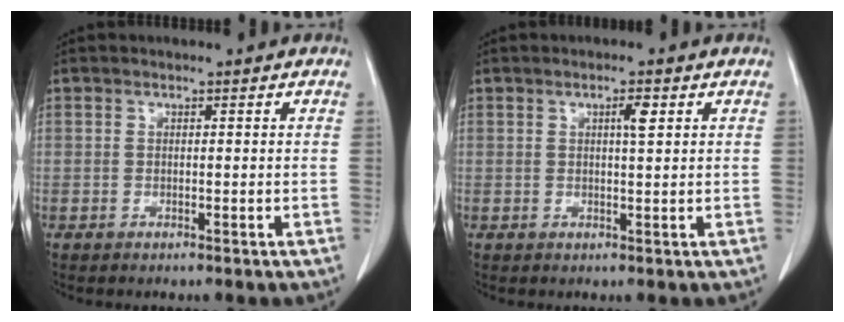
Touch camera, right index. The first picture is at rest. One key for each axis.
{"total": 2.1, "fx": 0.8, "fy": 0.2, "fz": 1.9, "tx": -0.035, "ty": -0.001, "tz": 0.013}